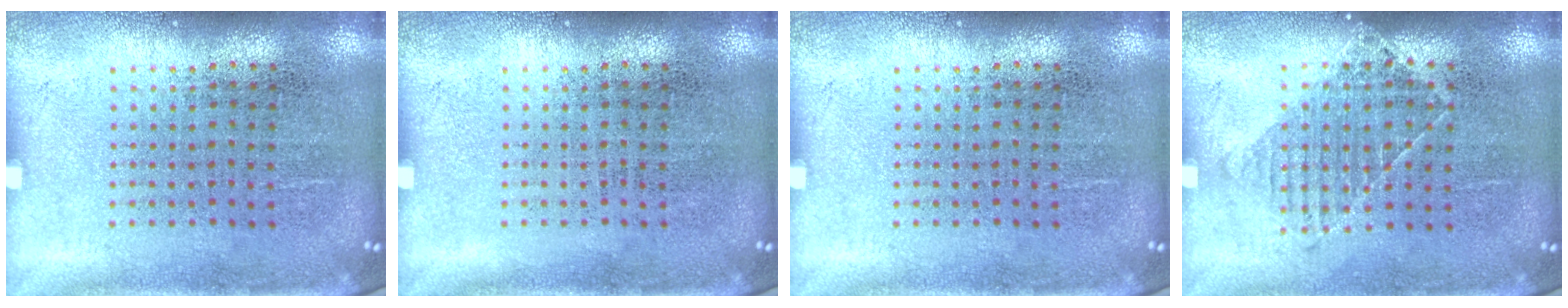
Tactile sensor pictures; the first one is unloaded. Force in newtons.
{"total": 0.0}
{"total": 0.0}
{"total": 1.1, "press": 0.9, "slide": 0.6}